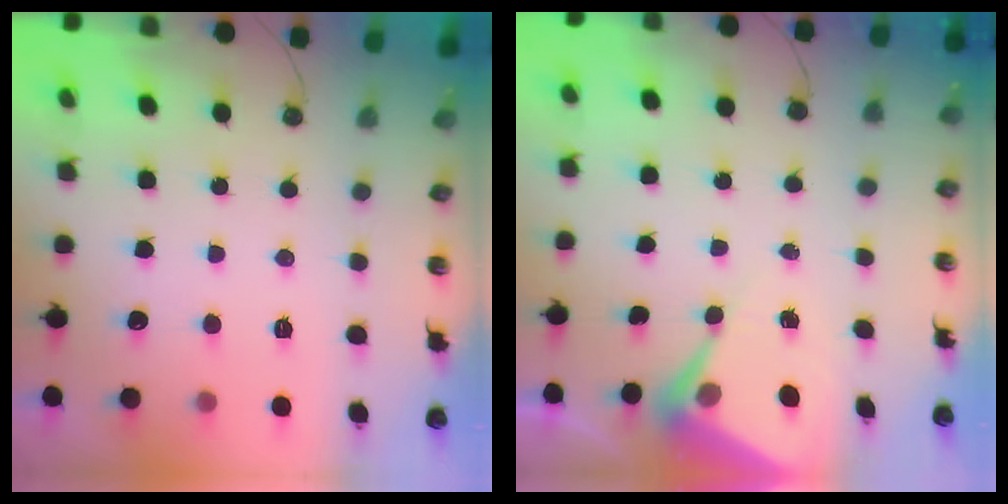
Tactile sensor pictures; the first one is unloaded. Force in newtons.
{"total": 6.4, "press": 6.3, "slide": 0.5}